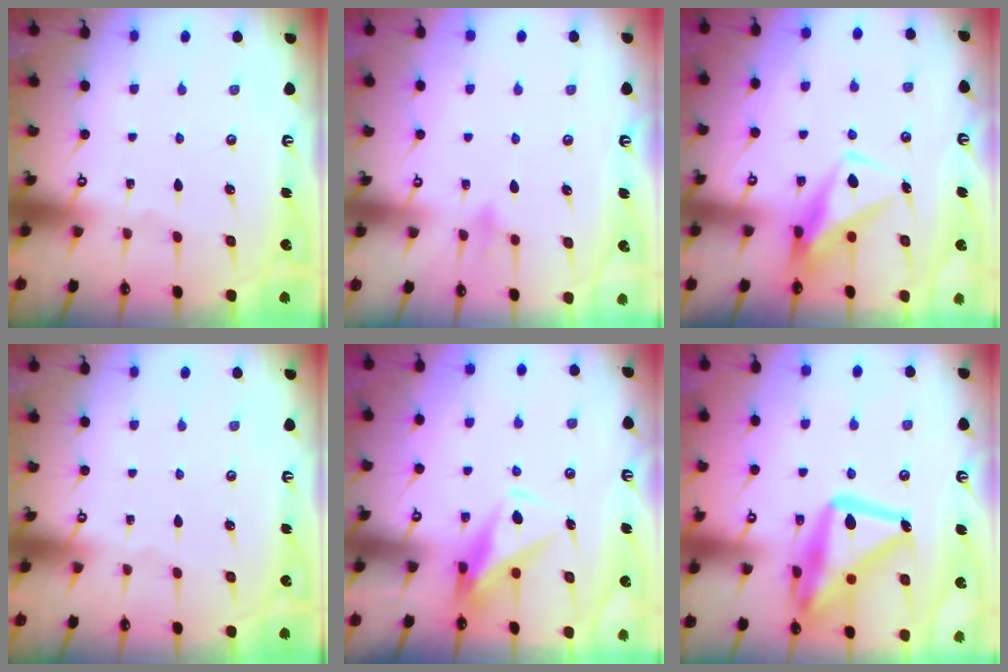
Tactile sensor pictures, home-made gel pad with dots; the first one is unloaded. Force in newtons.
{"total": 7.6, "press": 7.5, "slide": 0.8}
{"total": 9.4, "press": 9.4, "slide": 0.9}
{"total": 0.0}
{"total": 8.1, "press": 8.0, "slide": 1.4}
{"total": 22.3, "press": 22.2, "slide": 2.1}